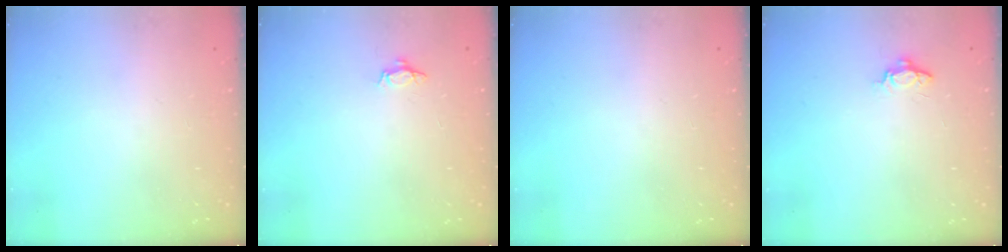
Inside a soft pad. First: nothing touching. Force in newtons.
{"total": 3.6, "press": 3.6, "slide": 0.4}
{"total": 0.0}
{"total": 4.8, "press": 4.7, "slide": 0.5}